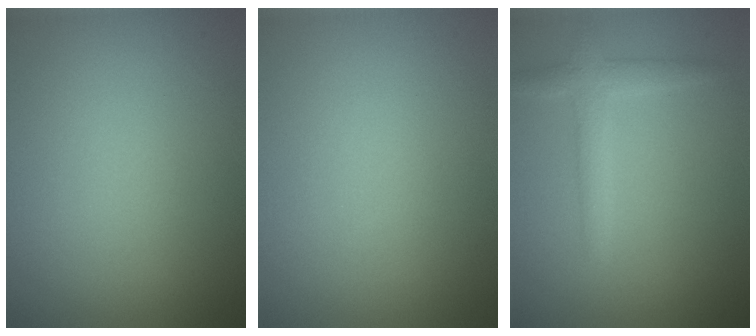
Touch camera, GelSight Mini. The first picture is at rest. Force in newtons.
{"total": 0.0}
{"total": 2.4, "press": 2.4, "slide": 0.1}